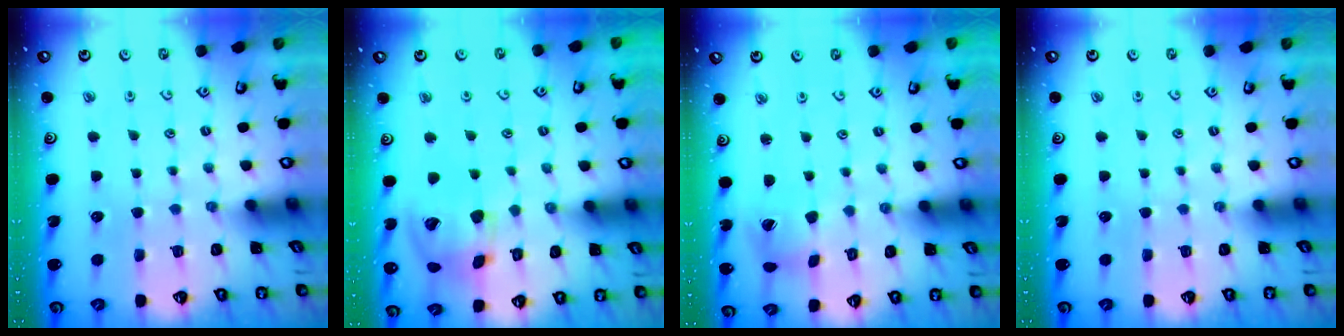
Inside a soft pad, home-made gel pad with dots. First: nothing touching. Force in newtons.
{"total": 17.4, "press": 17.2, "slide": 2.6}
{"total": 5.3, "press": 5.3, "slide": 0.6}
{"total": 0.0}